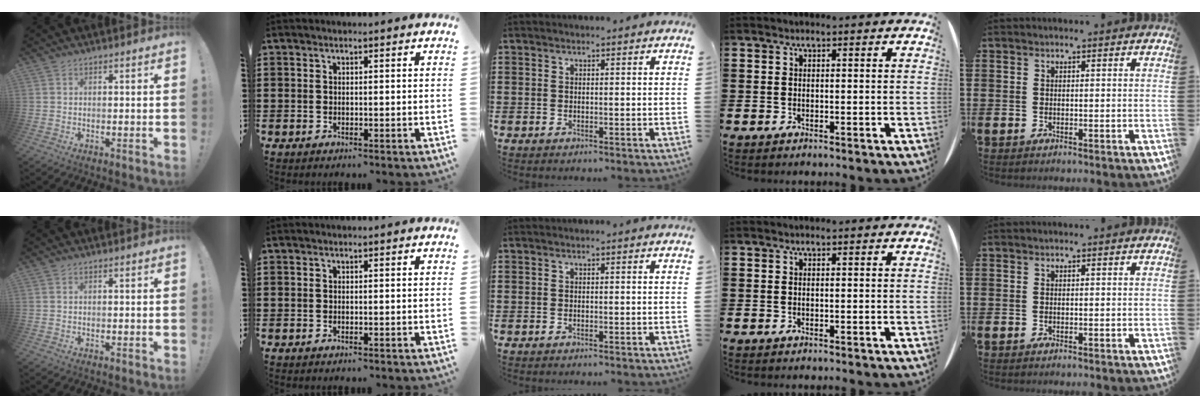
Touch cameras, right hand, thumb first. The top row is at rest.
{}